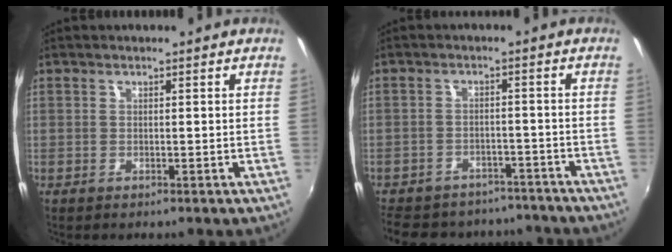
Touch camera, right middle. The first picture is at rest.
{"total": 18.7, "force": [-15.7, 8.2, 6.2], "torque": [-0.146, 0.019, -0.202]}